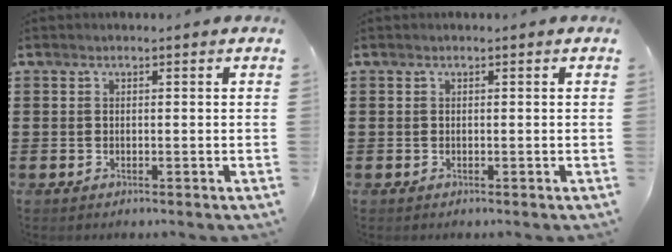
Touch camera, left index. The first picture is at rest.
{"total": 0.0}